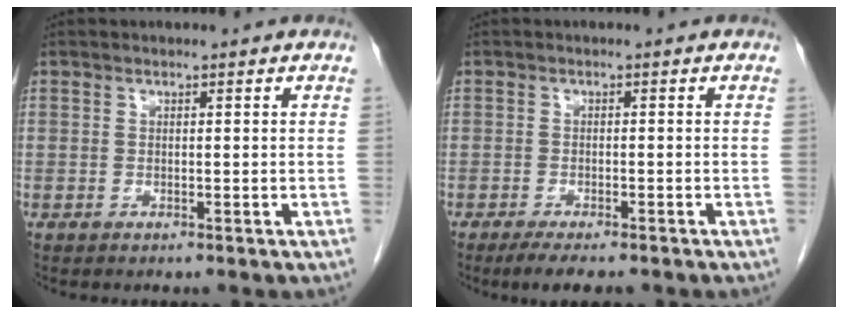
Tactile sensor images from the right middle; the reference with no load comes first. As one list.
[{"total": 5.0, "force": [-3.9, 1.2, 2.9], "torque": [-0.042, -0.009, -0.058]}]